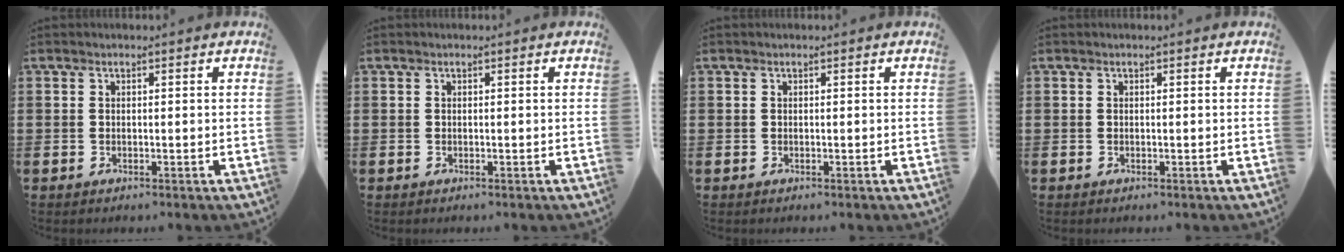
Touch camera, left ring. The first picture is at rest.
{"total": 0.0}
{"total": 0.0}
{"total": 0.0}